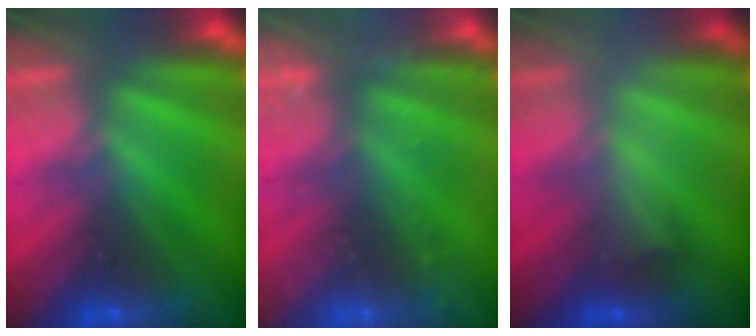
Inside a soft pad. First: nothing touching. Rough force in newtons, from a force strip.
{"total": 2.5}
{"total": 2.1}